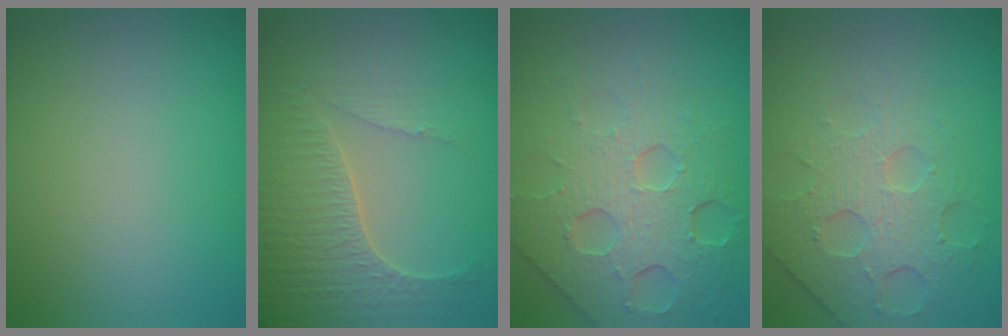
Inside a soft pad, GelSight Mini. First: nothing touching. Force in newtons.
{"total": 4.2, "press": 4.0, "slide": 1.3}
{"total": 8.3, "press": 5.5, "slide": 6.2}
{"total": 4.1, "press": 3.9, "slide": 1.3}